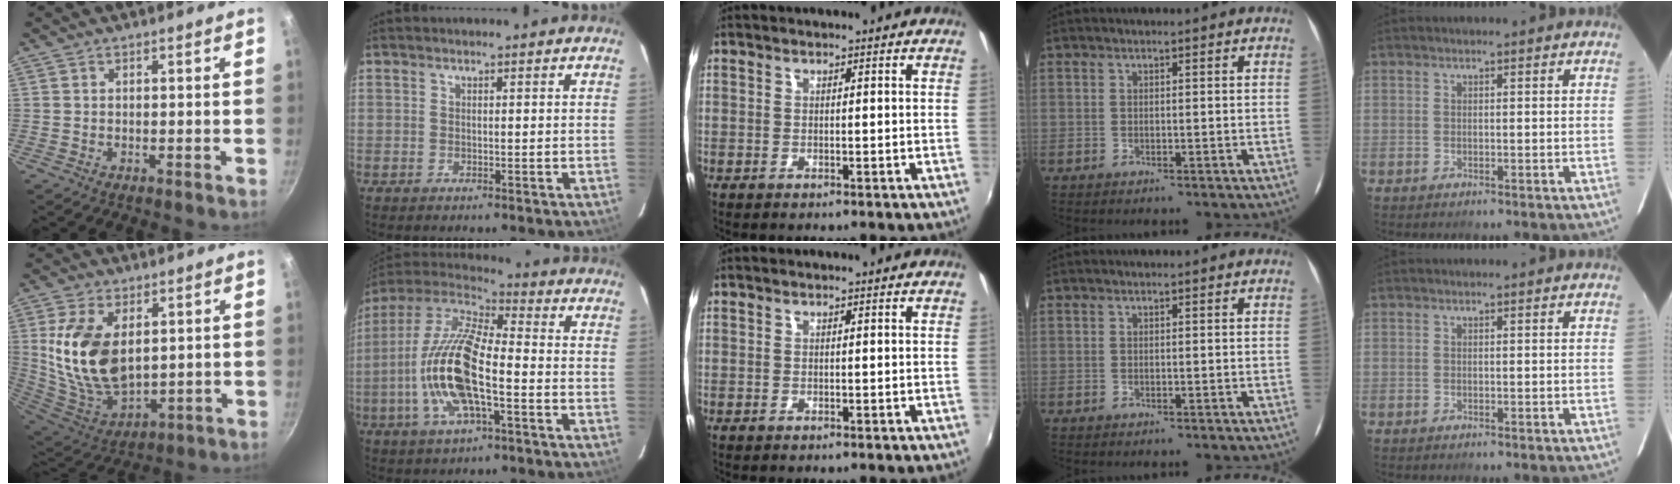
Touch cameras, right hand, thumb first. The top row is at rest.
{"thumb": {"total": 17.2, "force": [3.4, 10.2, 13.5], "torque": [-0.246, -0.033, 0.081]}, "index": {"total": 17.6, "force": [-4.7, 5.8, 15.9], "torque": [-0.322, -0.005, -0.098]}}